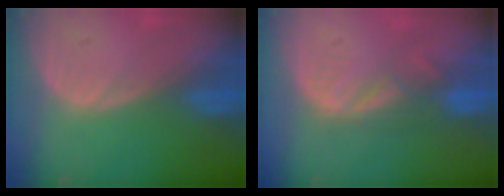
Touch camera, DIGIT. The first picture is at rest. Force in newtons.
{"total": 4.0, "press": 3.6, "slide": 1.7}